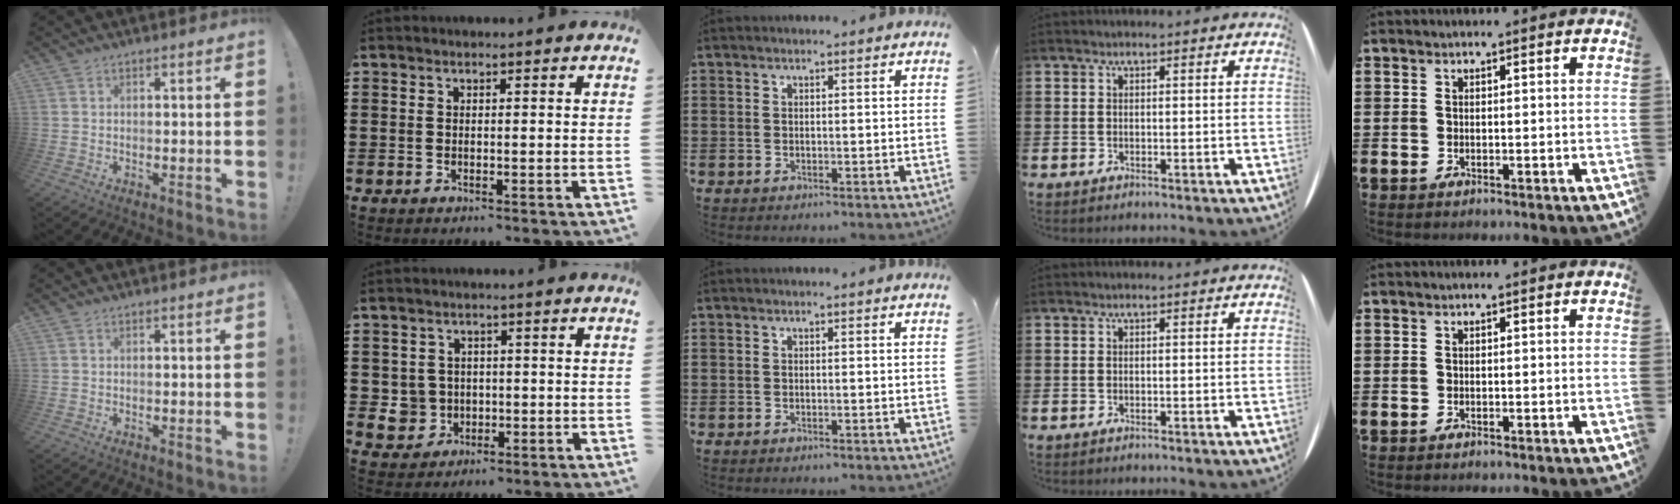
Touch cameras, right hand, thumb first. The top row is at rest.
{"index": {"total": 3.9, "force": [-0.4, 3.8, 0.6], "torque": [-0.035, 0.007, -0.012]}}